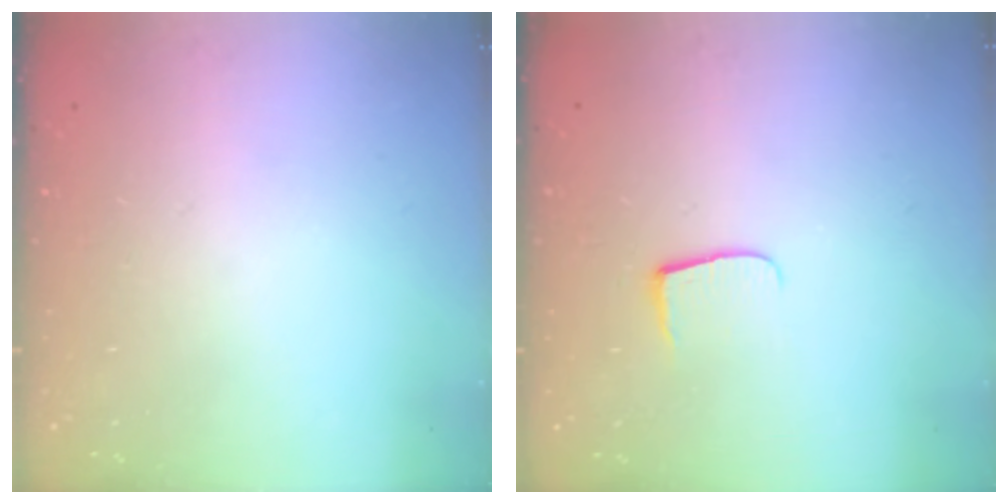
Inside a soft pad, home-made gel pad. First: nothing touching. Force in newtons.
{"total": 5.2, "press": 5.2, "slide": 0.7}